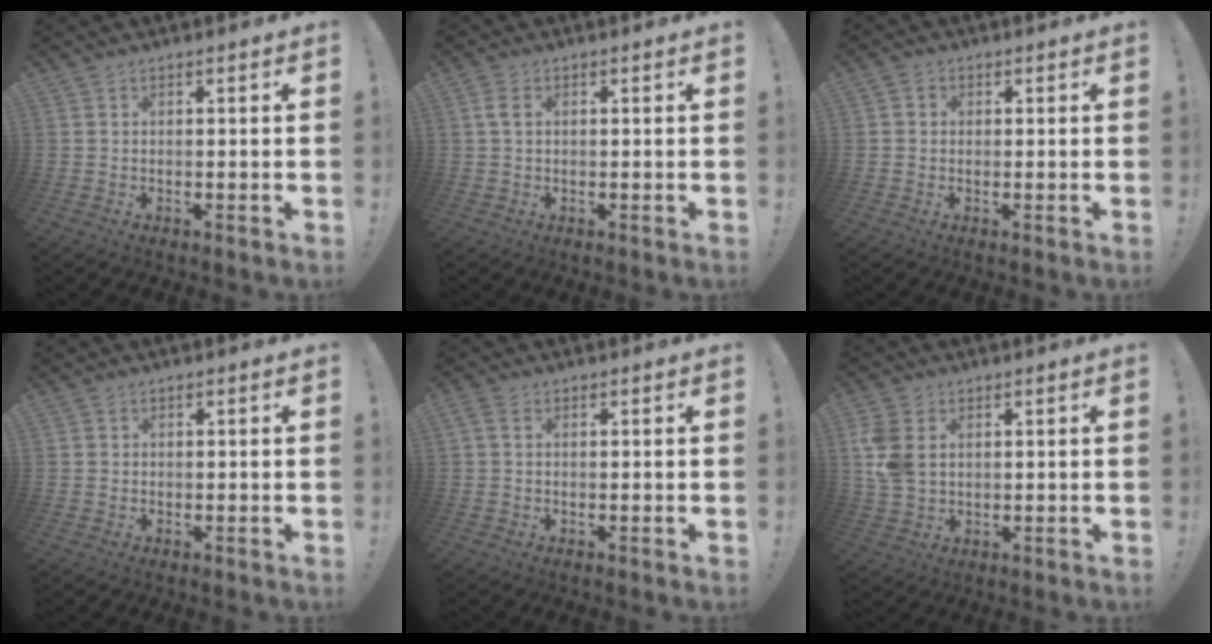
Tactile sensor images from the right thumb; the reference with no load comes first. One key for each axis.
{"total": 2.9, "fx": 0.9, "fy": 1.7, "fz": 2.1, "tx": -0.037, "ty": 0.004, "tz": 0.015}
{"total": 1.9, "fx": -0.2, "fy": 1.8, "fz": 0.6, "tx": -0.005, "ty": 0.003, "tz": -0.004}
{"total": 0.9, "fx": 0.2, "fy": 0.9, "fz": -0.1, "tx": -0.007, "ty": 0.005, "tz": 0.005}
{"total": 2.0, "fx": 0.7, "fy": 1.2, "fz": 1.5, "tx": -0.023, "ty": 0.001, "tz": 0.012}
{"total": 7.9, "fx": 2.3, "fy": 5.7, "fz": 4.9, "tx": -0.107, "ty": 0.000, "tz": 0.047}